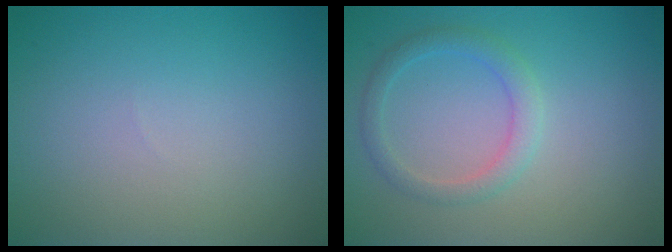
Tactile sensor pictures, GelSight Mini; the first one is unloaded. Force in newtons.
{"total": 2.2, "press": 2.2, "slide": 0.1}